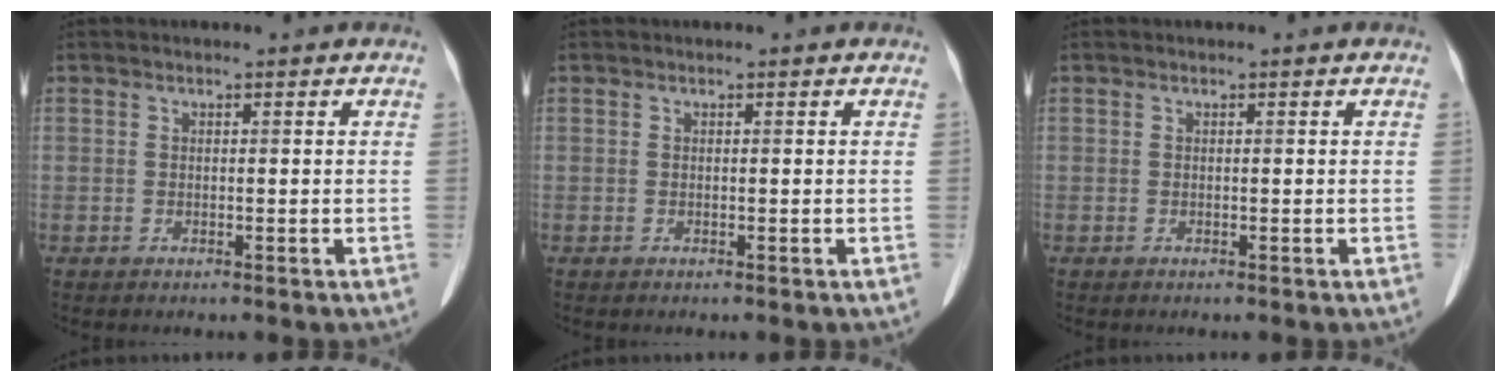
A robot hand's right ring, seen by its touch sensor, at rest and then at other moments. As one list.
[{"total": 0.0}, {"total": 0.0}]